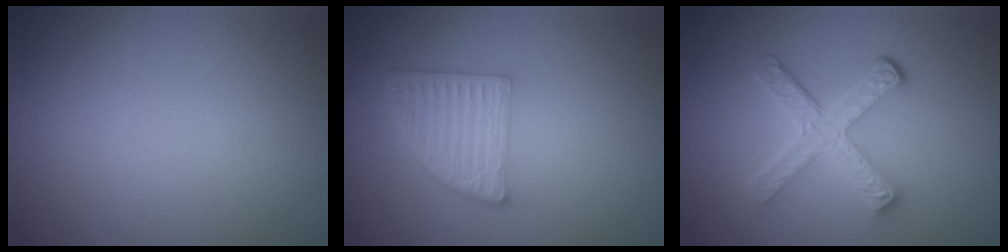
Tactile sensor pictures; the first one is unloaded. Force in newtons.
{"total": 4.8, "press": 3.4, "slide": 3.4}
{"total": 4.2, "press": 3.4, "slide": 2.6}